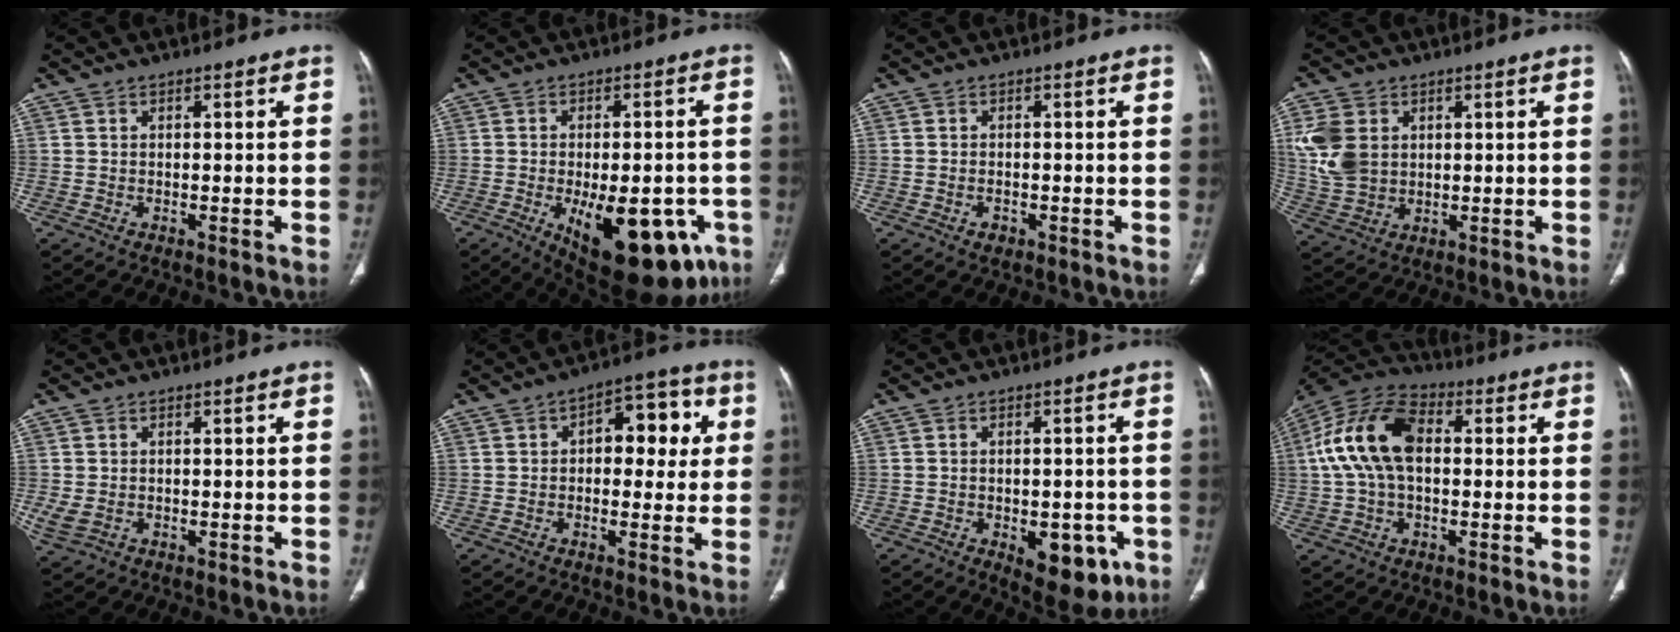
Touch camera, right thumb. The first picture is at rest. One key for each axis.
{"total": 21.3, "fx": -8.2, "fy": 10.0, "fz": 16.9, "tx": -0.178, "ty": 0.004, "tz": -0.093}
{"total": 1.6, "fx": -0.8, "fy": 1.1, "fz": 0.9, "tx": -0.012, "ty": 0.005, "tz": -0.008}
{"total": 9.9, "fx": 2.5, "fy": 7.5, "fz": 6.0, "tx": -0.119, "ty": -0.006, "tz": 0.060}
{"total": 3.1, "fx": -0.3, "fy": 2.3, "fz": 2.1, "tx": -0.057, "ty": 0.004, "tz": 0.004}
{"total": 10.9, "fx": 2.1, "fy": 6.4, "fz": 8.6, "tx": -0.066, "ty": 0.022, "tz": 0.022}
{"total": 10.4, "fx": -3.9, "fy": 5.6, "fz": 7.8, "tx": -0.071, "ty": 0.007, "tz": -0.038}
{"total": 15.6, "fx": 1.6, "fy": 9.5, "fz": 12.3, "tx": -0.245, "ty": 0.036, "tz": 0.021}